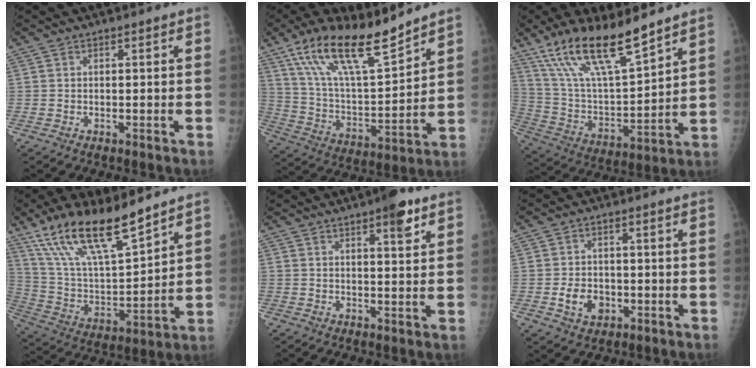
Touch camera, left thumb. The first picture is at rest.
{"total": 18.5, "force": [13.3, 4.9, 11.8], "torque": [-0.186, -0.063, 0.249]}
{"total": 18.3, "force": [13.3, 4.3, 11.9], "torque": [-0.198, -0.061, 0.257]}
{"total": 19.2, "force": [13.9, 5.0, 12.3], "torque": [-0.200, -0.062, 0.266]}
{"total": 5.7, "force": [3.3, 1.6, 4.3], "torque": [-0.049, -0.014, 0.042]}
{"total": 5.6, "force": [-1.5, 4.3, 3.2], "torque": [-0.039, 0.007, -0.020]}